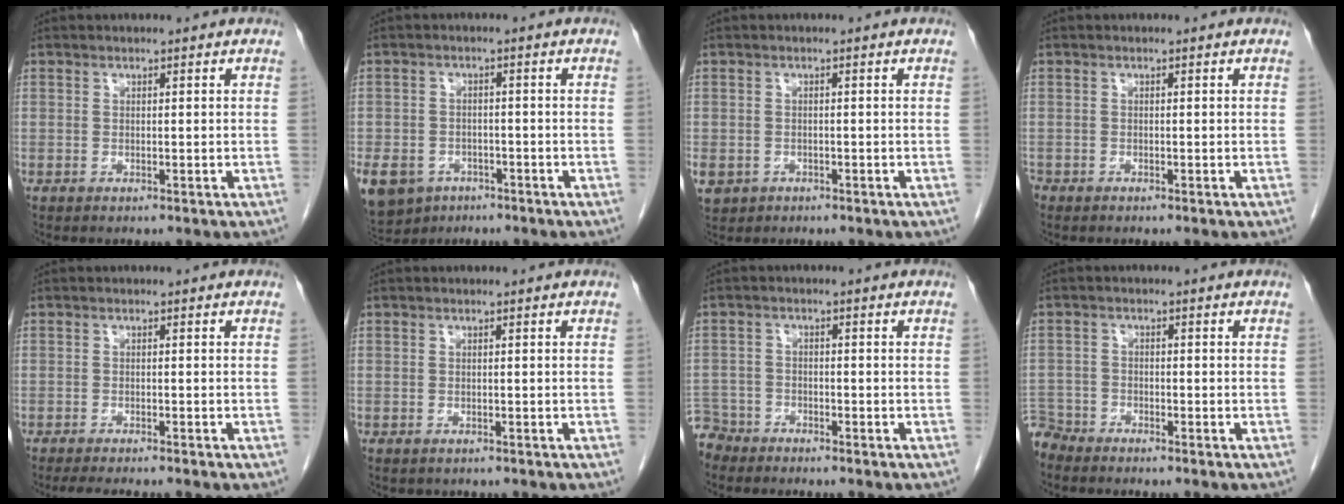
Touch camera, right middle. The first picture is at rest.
{"total": 14.2, "force": [-8.0, 10.5, 5.3], "torque": [-0.159, -0.011, -0.113]}
{"total": 5.5, "force": [-2.6, 4.6, 1.5], "torque": [-0.044, -0.002, -0.037]}
{"total": 1.1, "force": [-0.8, 0.6, 0.2], "torque": [-0.012, 0.000, -0.016]}
{"total": 6.2, "force": [-5.1, 0.8, 3.4], "torque": [-0.041, -0.010, -0.072]}
{"total": 0.9, "force": [-0.7, 0.5, 0.1], "torque": [-0.010, 0.001, -0.010]}
{"total": 5.1, "force": [-4.6, 2.0, -0.8], "torque": [0.017, -0.006, -0.093]}
{"total": 4.2, "force": [-4.0, 1.0, -0.6], "torque": [0.013, -0.009, -0.081]}